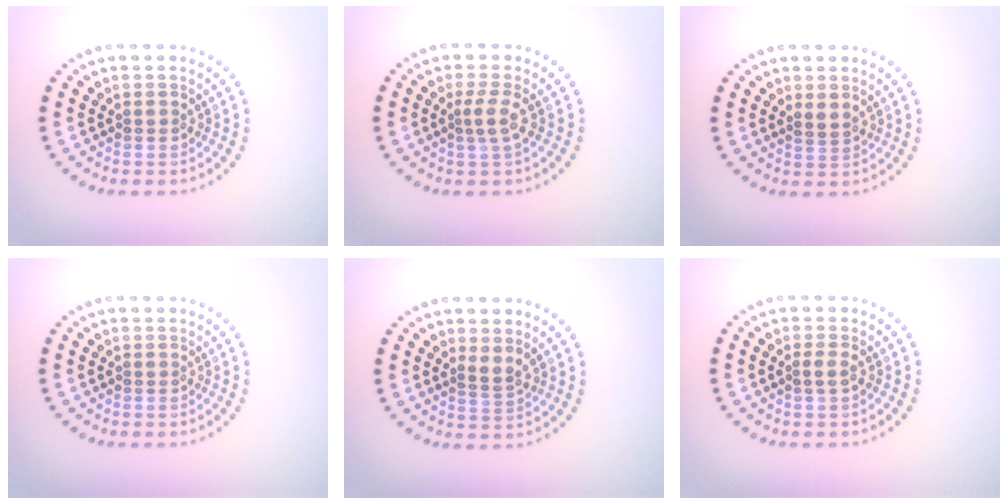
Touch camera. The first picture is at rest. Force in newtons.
{"total": 1.7, "press": 1.3, "slide": 1.1}
{"total": 1.0, "press": 0.9, "slide": 0.5}
{"total": 0.0}
{"total": 1.1, "press": 0.7, "slide": 0.8}
{"total": 1.0, "press": 0.9, "slide": 0.3}